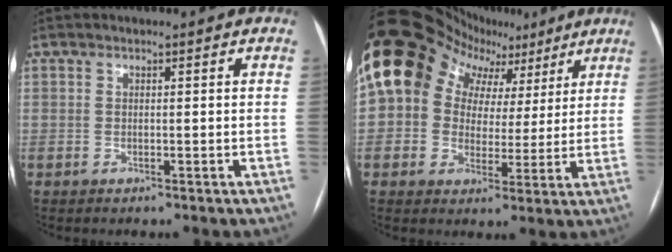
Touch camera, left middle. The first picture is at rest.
{"total": 19.0, "force": [7.9, 14.8, 8.8], "torque": [-0.162, 0.091, 0.130]}